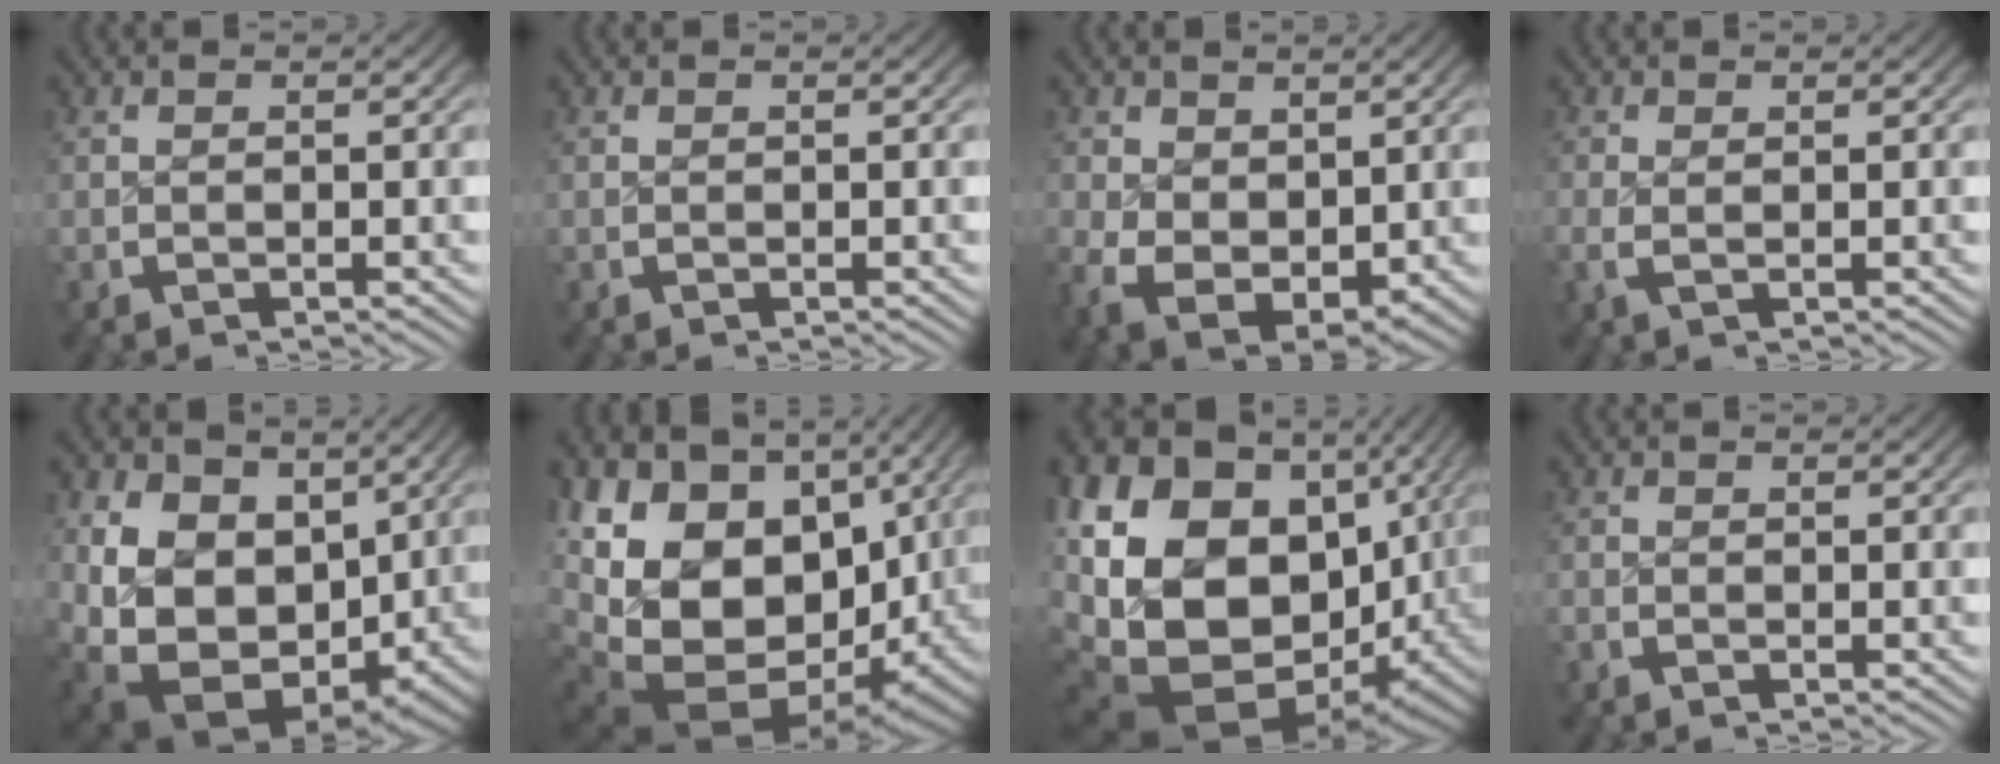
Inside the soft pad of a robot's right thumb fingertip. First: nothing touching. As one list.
[{"total": 0.0}, {"total": 7.8, "force": [-1.4, 5.9, 5.0], "torque": [-0.116, -0.052, 0.002]}, {"total": 1.2, "force": [-0.2, 0.6, 1.0], "torque": [-0.032, -0.010, 0.000]}, {"total": 15.8, "force": [-3.1, 11.7, 10.1], "torque": [-0.241, -0.089, -0.017]}, {"total": 23.6, "force": [-1.6, 17.3, 15.9], "torque": [-0.329, -0.069, 0.000]}, {"total": 26.4, "force": [-1.6, 19.3, 17.9], "torque": [-0.367, -0.075, -0.001]}, {"total": 0.7, "force": [-0.6, 0.4, 0.1], "torque": [-0.003, -0.003, -0.016]}]